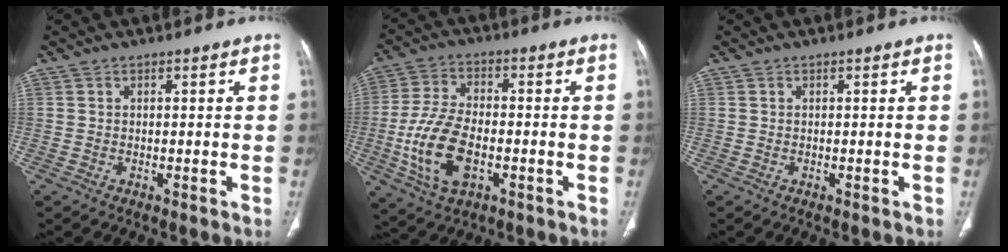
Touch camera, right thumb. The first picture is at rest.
{"total": 13.4, "force": [-3.7, 7.3, 10.7], "torque": [-0.223, 0.018, -0.070]}
{"total": 0.0}